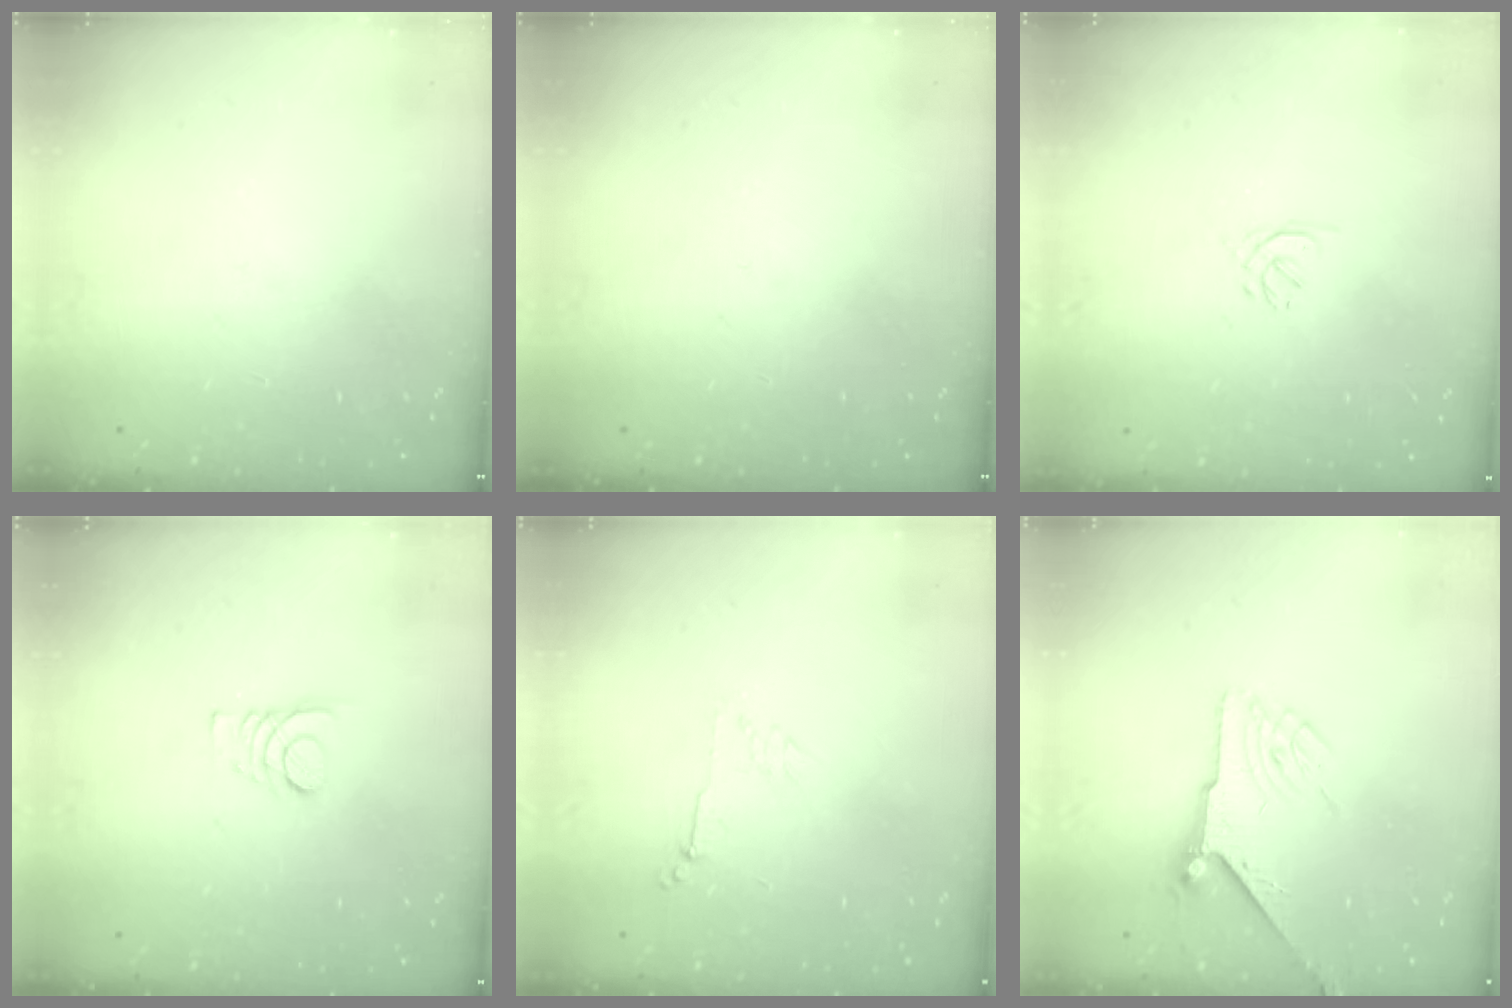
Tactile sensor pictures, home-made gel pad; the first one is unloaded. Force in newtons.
{"total": 0.0}
{"total": 1.3, "press": 1.2, "slide": 0.5}
{"total": 3.4, "press": 3.4, "slide": 0.5}
{"total": 4.0, "press": 4.0, "slide": 0.6}
{"total": 6.0, "press": 6.0, "slide": 0.7}